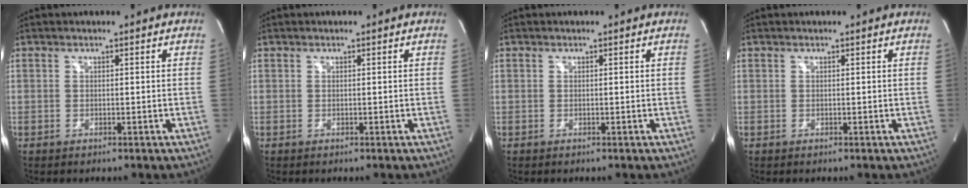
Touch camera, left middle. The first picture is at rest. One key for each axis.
{"total": 0.0}
{"total": 0.0}
{"total": 0.0}